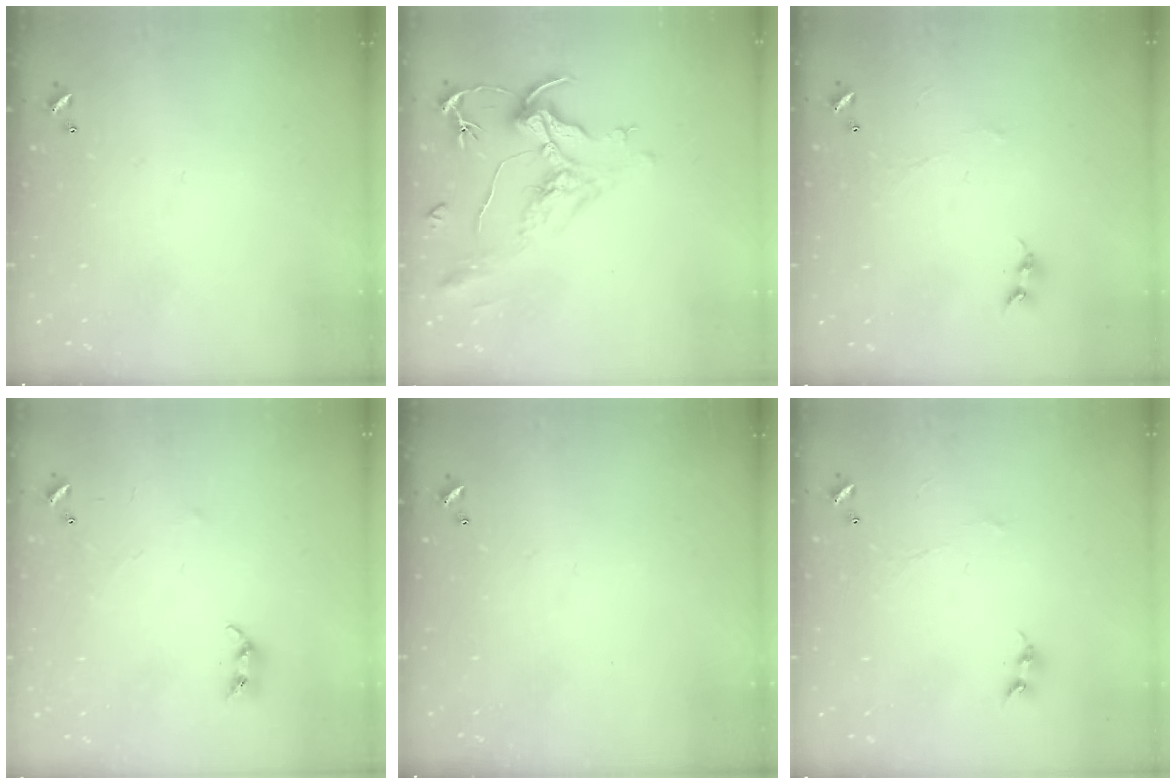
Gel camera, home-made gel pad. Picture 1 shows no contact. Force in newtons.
{"total": 2.0, "press": 1.5, "slide": 1.3}
{"total": 0.6, "press": 0.3, "slide": 0.5}
{"total": 5.0, "press": 4.9, "slide": 0.2}
{"total": 0.0}
{"total": 0.6, "press": 0.3, "slide": 0.5}